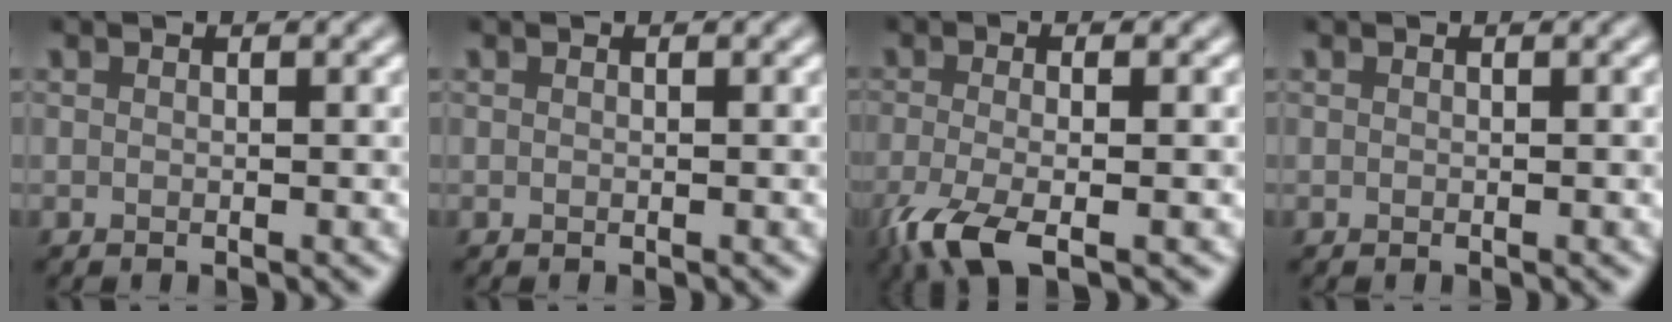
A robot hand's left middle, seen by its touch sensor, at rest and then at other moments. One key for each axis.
{"total": 0.0}
{"total": 5.4, "fx": -2.7, "fy": 1.4, "fz": 4.5, "tx": -0.100, "ty": -0.015, "tz": -0.058}
{"total": 0.0}